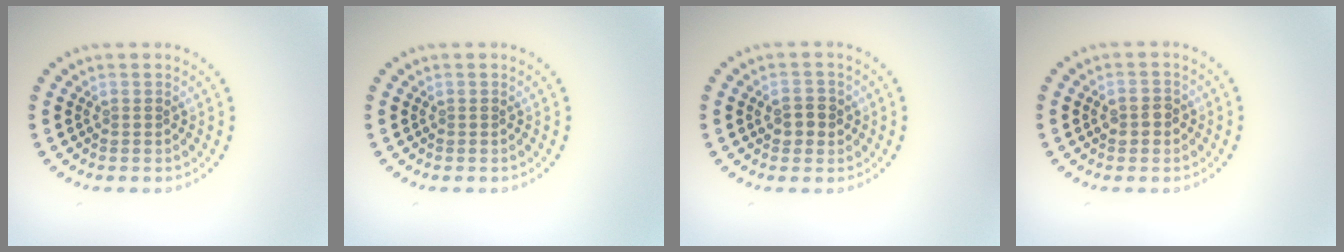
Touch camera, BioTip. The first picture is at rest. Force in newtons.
{"total": 0.0}
{"total": 2.2, "press": 2.2, "slide": 0.3}
{"total": 1.8, "press": 1.8, "slide": 0.1}